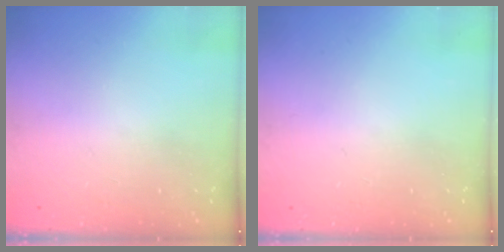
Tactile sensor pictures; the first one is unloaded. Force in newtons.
{"total": 0.0}